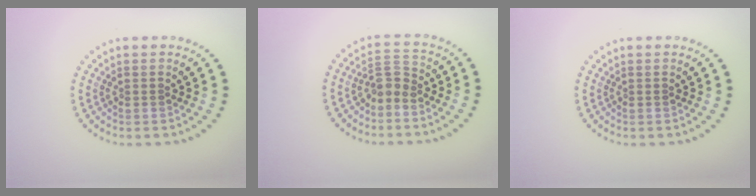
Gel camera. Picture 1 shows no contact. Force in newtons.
{"total": 2.0, "press": 1.6, "slide": 1.1}
{"total": 0.0}